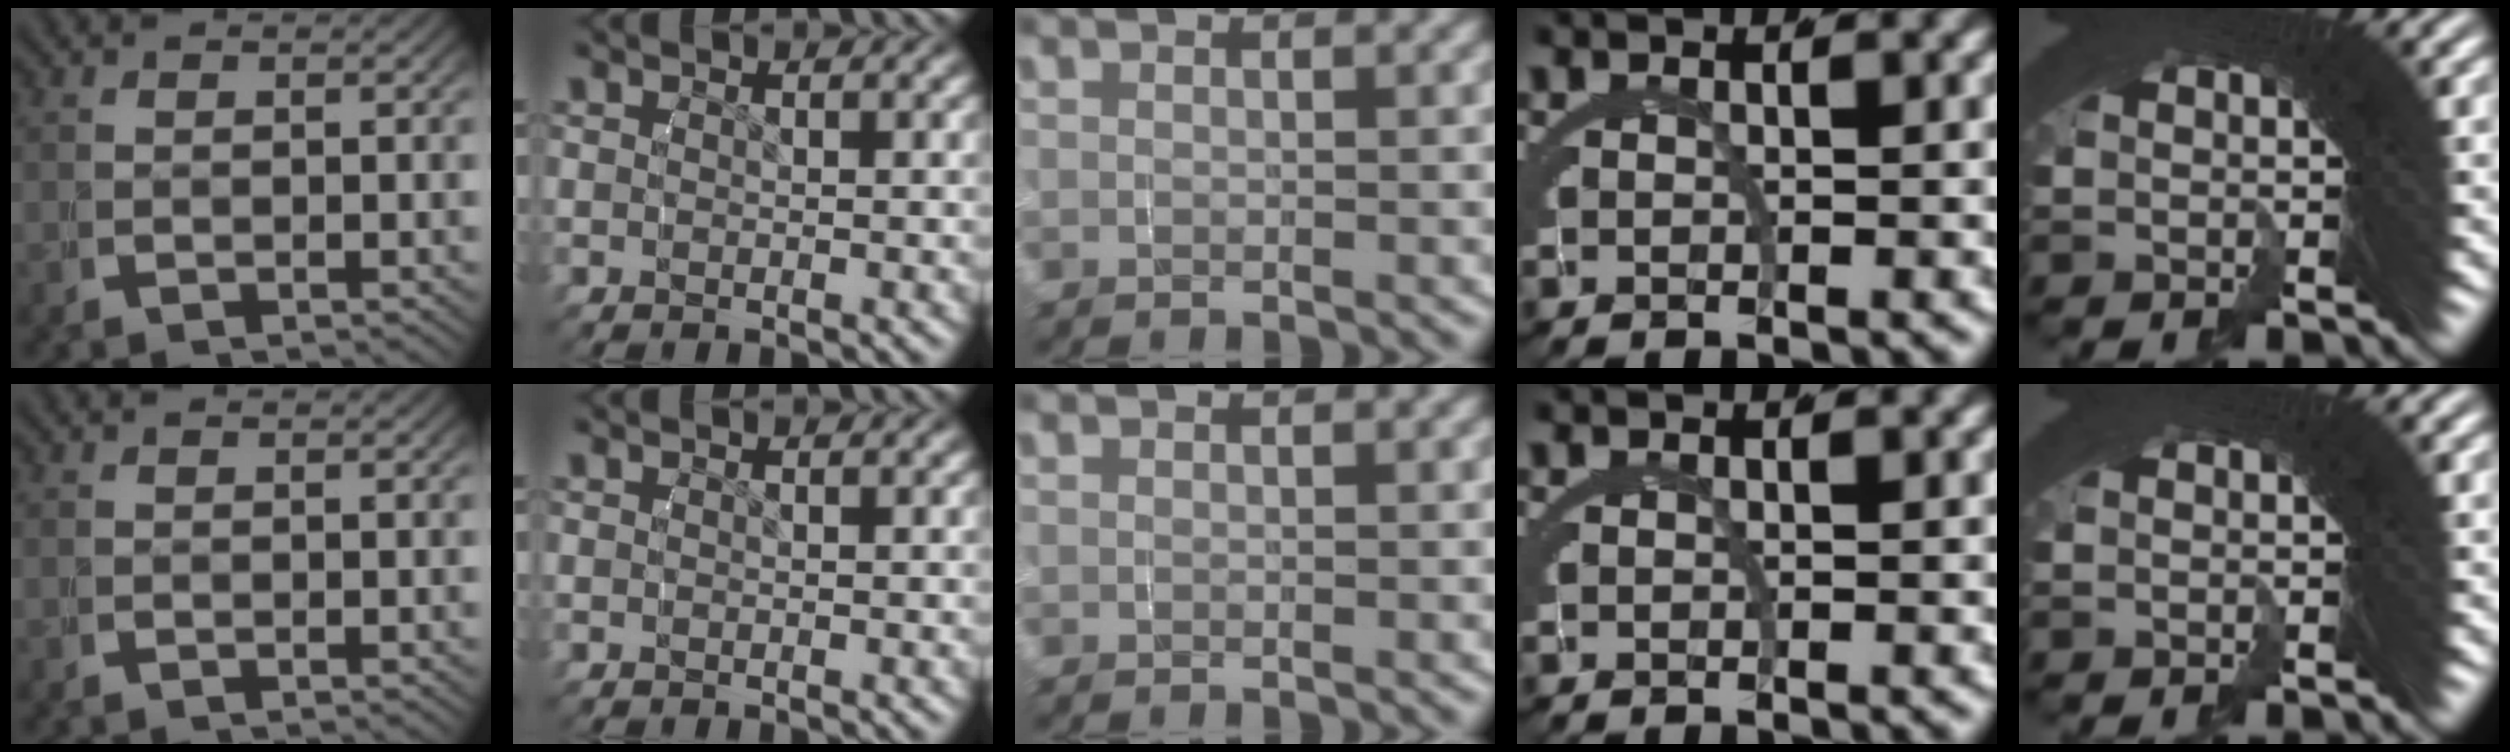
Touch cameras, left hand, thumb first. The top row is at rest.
{}